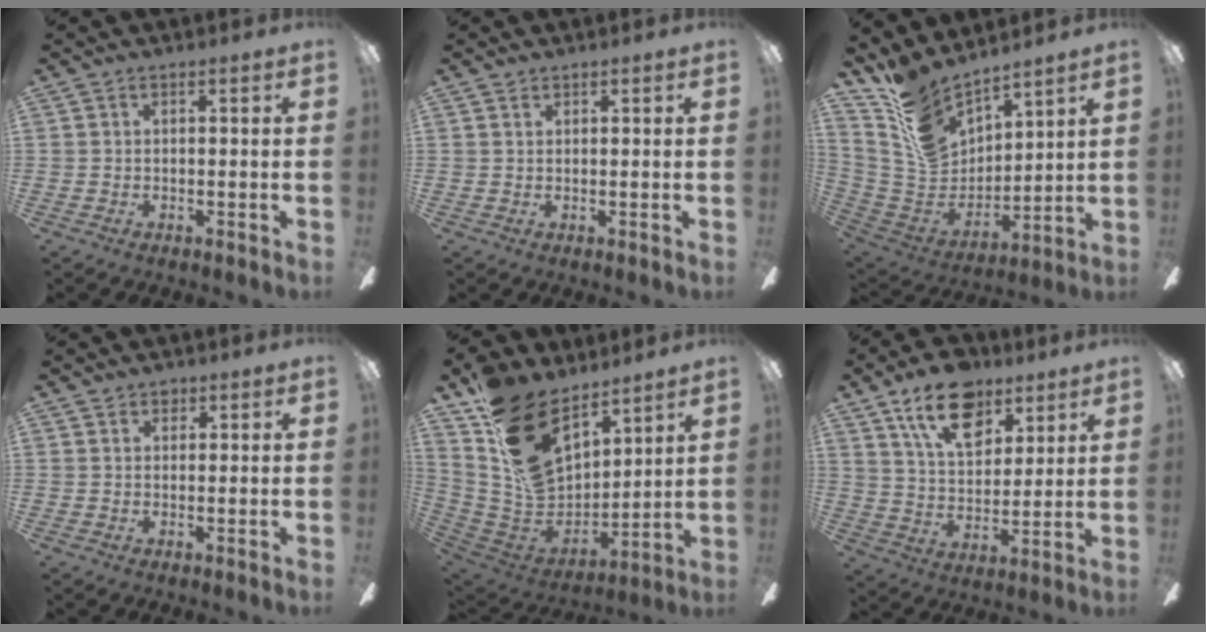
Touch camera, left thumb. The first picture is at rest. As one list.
[{"total": 0.9, "force": [0.7, 0.5, 0.2], "torque": [-0.006, 0.002, 0.013]}, {"total": 13.8, "force": [11.4, 6.0, 4.9], "torque": [-0.131, -0.086, 0.219]}, {"total": 1.5, "force": [1.1, 1.0, 0.4], "torque": [-0.001, 0.000, 0.018]}, {"total": 19.9, "force": [12.8, 11.0, 10.5], "torque": [-0.203, -0.064, 0.246]}, {"total": 16.0, "force": [9.8, 9.1, 8.7], "torque": [-0.136, -0.037, 0.177]}]